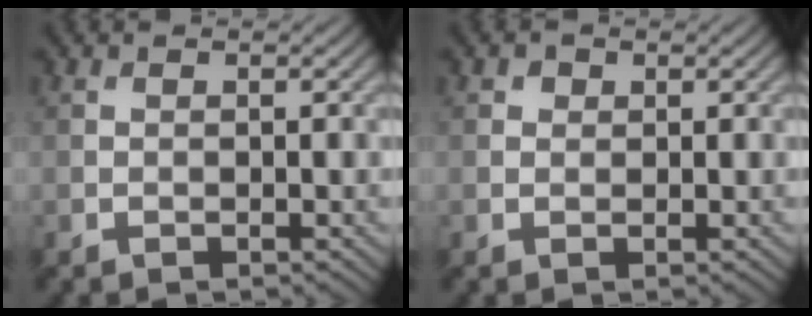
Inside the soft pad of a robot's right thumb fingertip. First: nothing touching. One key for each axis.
{"total": 0.9, "fx": 0.4, "fy": 0.8, "fz": 0.3, "tx": -0.002, "ty": -0.002, "tz": 0.004}